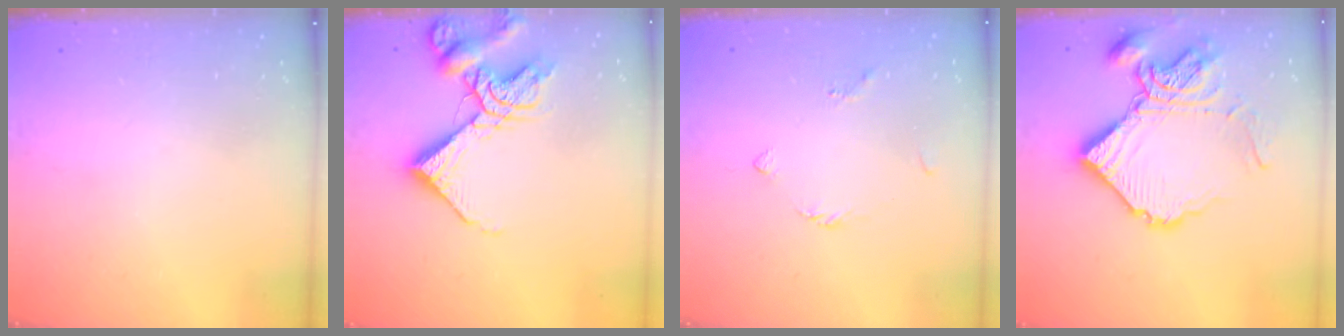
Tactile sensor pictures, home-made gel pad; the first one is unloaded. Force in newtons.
{"total": 13.4, "press": 13.3, "slide": 1.7}
{"total": 2.6, "press": 2.5, "slide": 0.6}
{"total": 18.2, "press": 18.0, "slide": 2.2}